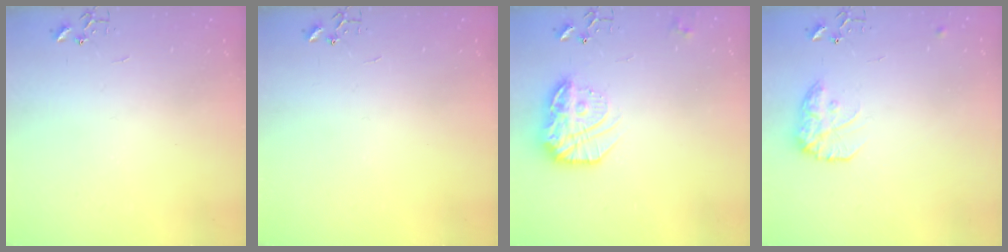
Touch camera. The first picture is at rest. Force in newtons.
{"total": 0.0}
{"total": 17.5, "press": 17.5, "slide": 1.4}
{"total": 13.1, "press": 13.0, "slide": 0.7}